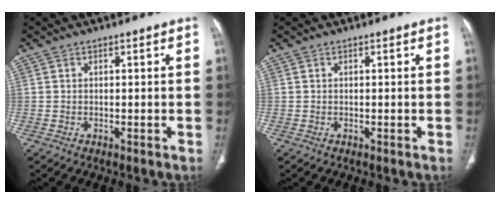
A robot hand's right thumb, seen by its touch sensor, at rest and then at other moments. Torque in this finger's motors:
{"motor_torque": [-0.12, 0.12, -0.10, 0.10, 0.01]}